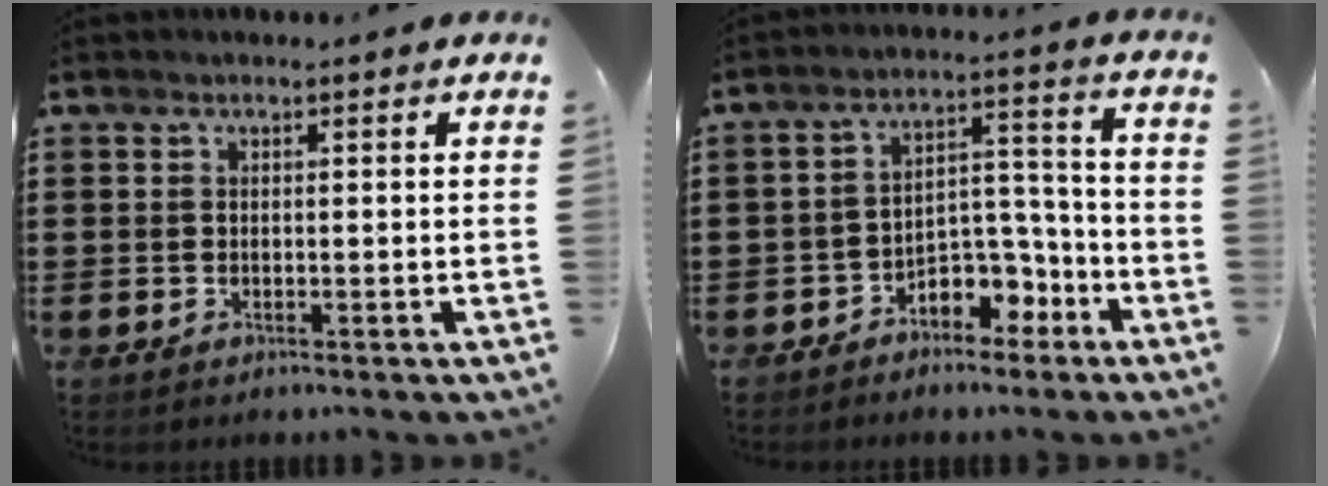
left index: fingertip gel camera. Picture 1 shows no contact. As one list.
[{"total": 6.0, "force": [-4.2, 3.5, 2.3], "torque": [-0.043, 0.019, -0.081]}]